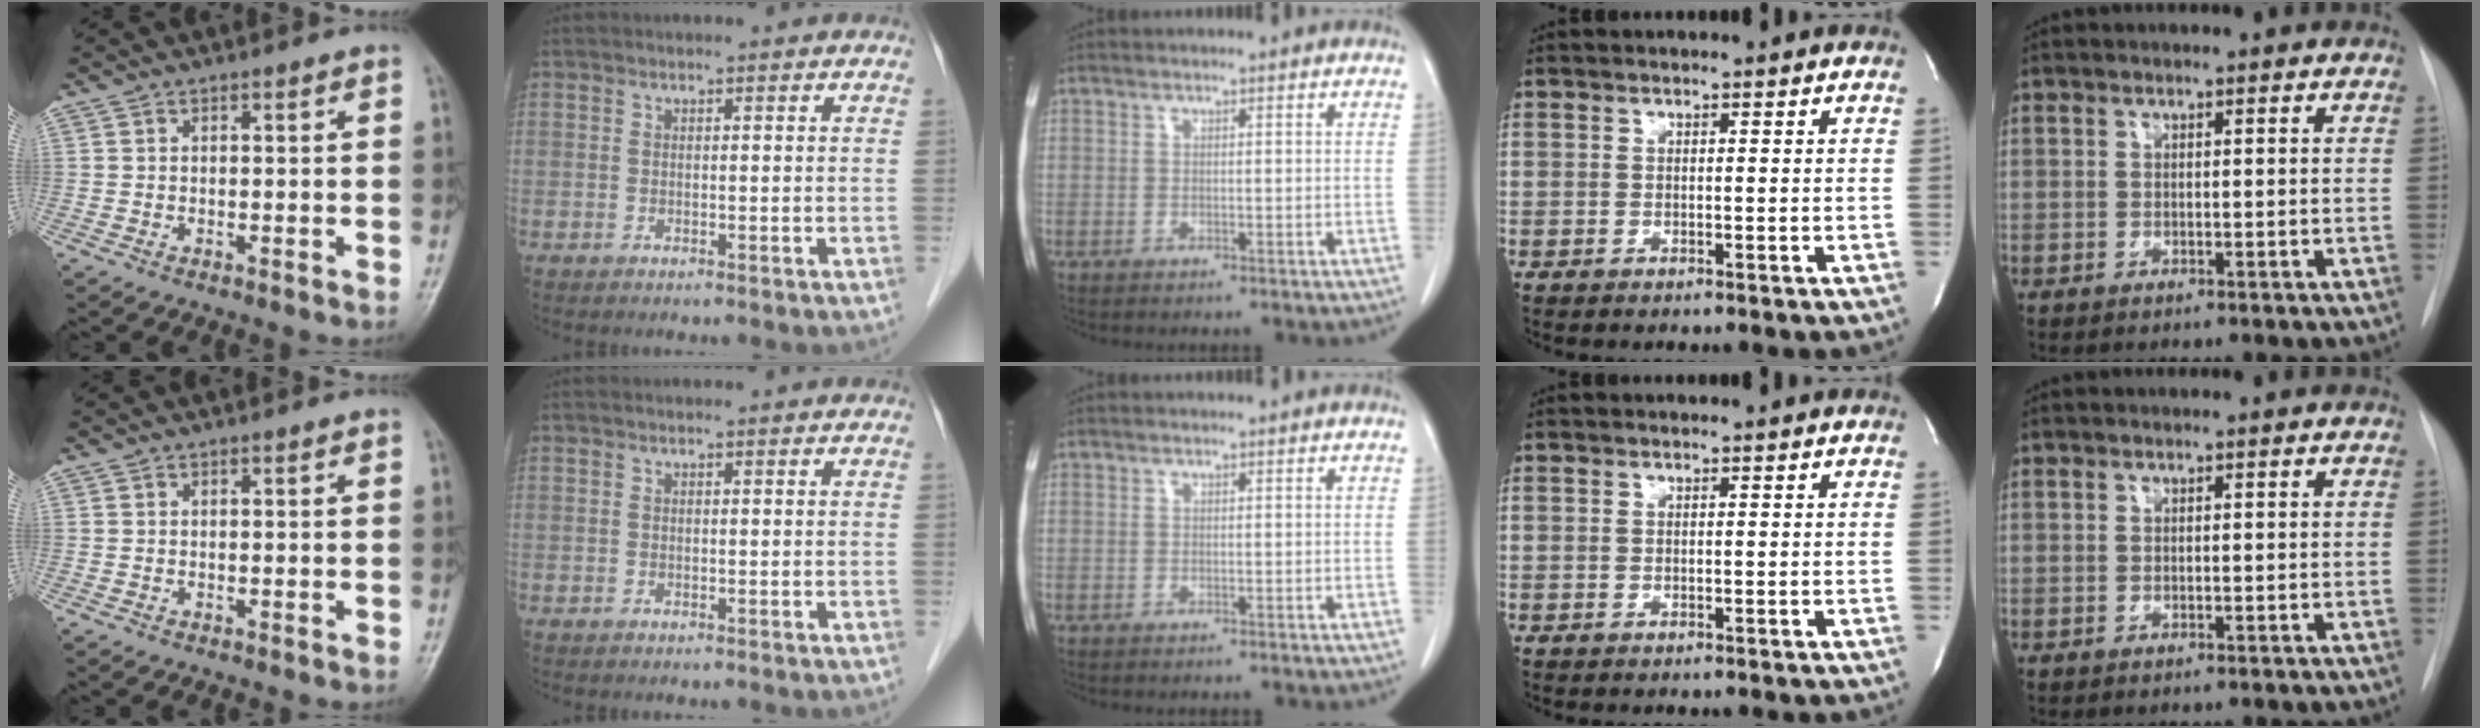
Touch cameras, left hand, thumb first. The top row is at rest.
{}